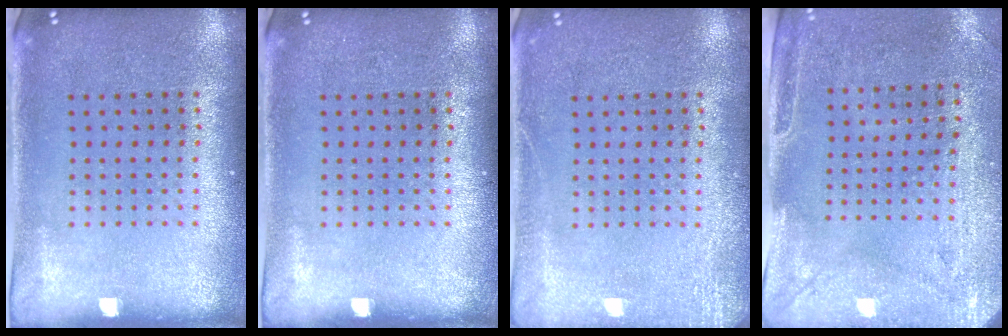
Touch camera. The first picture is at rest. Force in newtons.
{"total": 0.0}
{"total": 2.3, "press": 2.3, "slide": 0.4}
{"total": 3.0, "press": 2.4, "slide": 1.7}